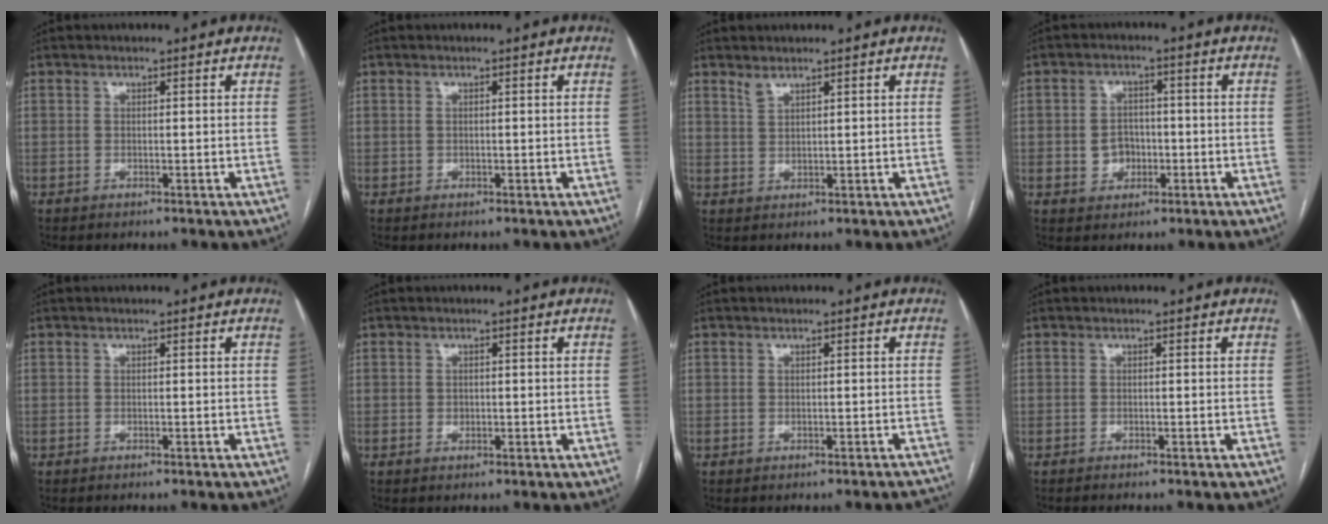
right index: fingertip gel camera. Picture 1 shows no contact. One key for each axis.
{"total": 0.0}
{"total": 1.6, "fx": 1.4, "fy": 0.3, "fz": 0.6, "tx": -0.012, "ty": -0.001, "tz": 0.032}
{"total": 4.6, "fx": -0.9, "fy": 3.9, "fz": 2.2, "tx": -0.036, "ty": 0.011, "tz": -0.008}
{"total": 1.4, "fx": -1.3, "fy": -0.1, "fz": 0.6, "tx": -0.008, "ty": -0.001, "tz": -0.016}
{"total": 0.9, "fx": -0.2, "fy": 0.7, "fz": 0.5, "tx": -0.010, "ty": 0.001, "tz": -0.001}
{"total": 2.8, "fx": -2.7, "fy": 0.5, "fz": 0.5, "tx": 0.005, "ty": -0.007, "tz": -0.029}
{"total": 2.9, "fx": -2.5, "fy": 0.1, "fz": 1.3, "tx": -0.017, "ty": -0.003, "tz": -0.030}